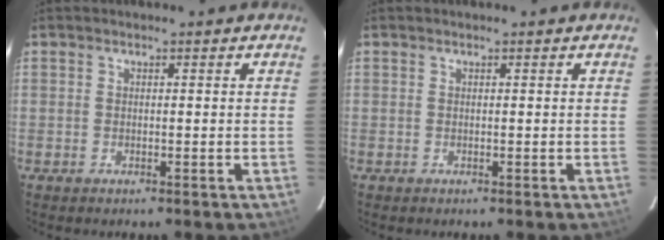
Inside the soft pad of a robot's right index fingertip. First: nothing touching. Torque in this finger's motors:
{"motor_torque": [0.00, 0.00, 0.00, 0.00]}